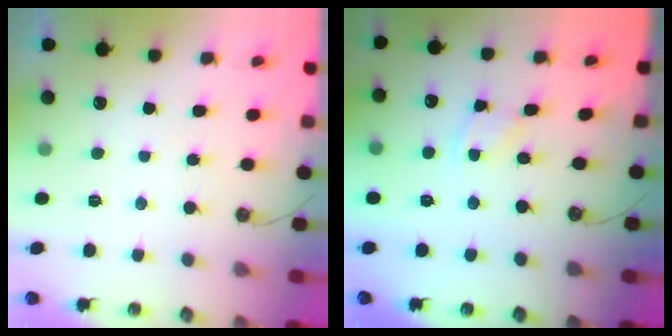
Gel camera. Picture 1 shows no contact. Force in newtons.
{"total": 2.6, "press": 2.6, "slide": 0.4}